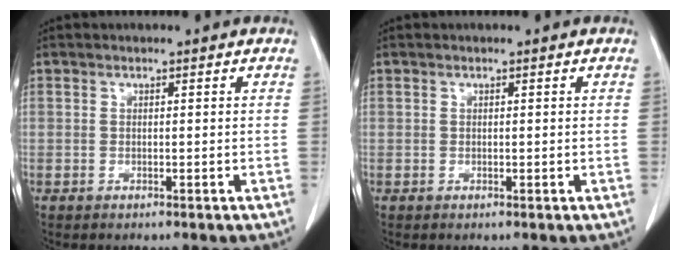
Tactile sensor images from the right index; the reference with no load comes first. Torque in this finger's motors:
{"motor_torque": [-0.12, 0.13, -0.07, -0.01]}